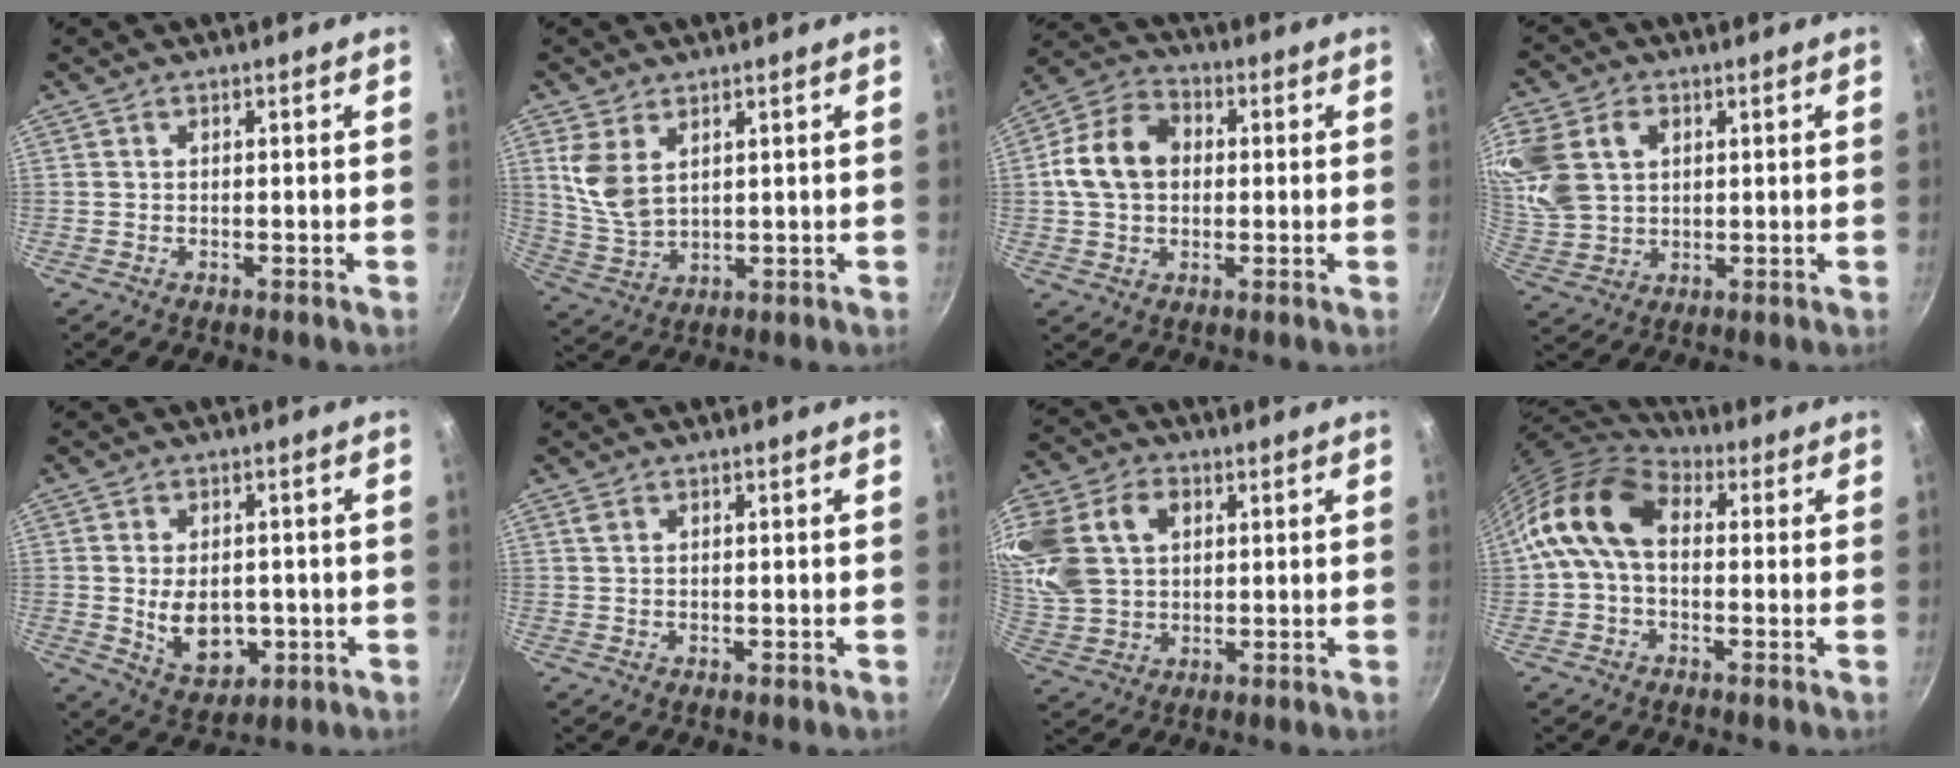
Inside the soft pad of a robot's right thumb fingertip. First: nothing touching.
{"total": 8.1, "force": [3.3, 4.9, 5.6], "torque": [-0.107, -0.023, 0.074]}
{"total": 11.9, "force": [1.0, 9.0, 7.7], "torque": [-0.117, 0.021, 0.001]}
{"total": 15.5, "force": [4.5, 11.7, 9.2], "torque": [-0.203, -0.001, 0.089]}
{"total": 9.6, "force": [-0.9, 6.6, 6.9], "torque": [-0.086, -0.008, 0.002]}
{"total": 1.1, "force": [0.6, 0.6, 0.7], "torque": [-0.012, 0.002, 0.011]}
{"total": 21.8, "force": [6.7, 16.1, 13.1], "torque": [-0.291, 0.021, 0.128]}
{"total": 12.2, "force": [1.5, 8.3, 8.8], "torque": [-0.142, 0.022, 0.007]}